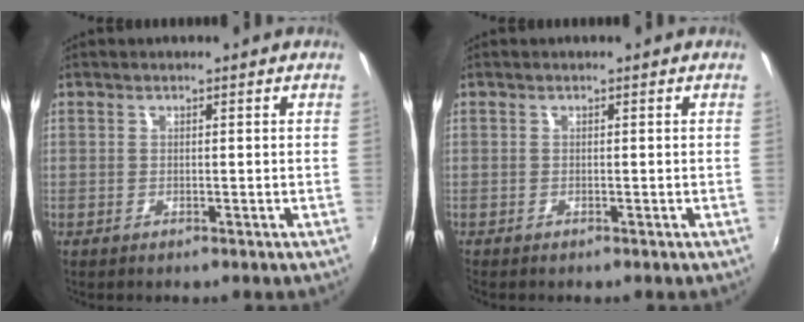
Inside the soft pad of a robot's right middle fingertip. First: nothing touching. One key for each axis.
{"total": 0.0}